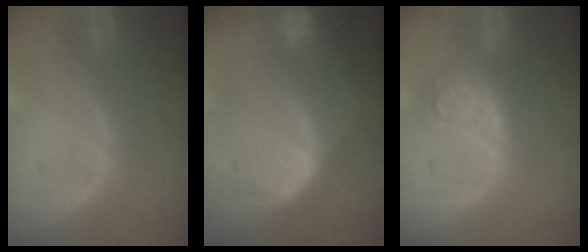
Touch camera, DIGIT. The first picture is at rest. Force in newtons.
{"total": 10.4, "press": 9.0, "slide": 5.1}
{"total": 5.3, "press": 4.8, "slide": 2.3}